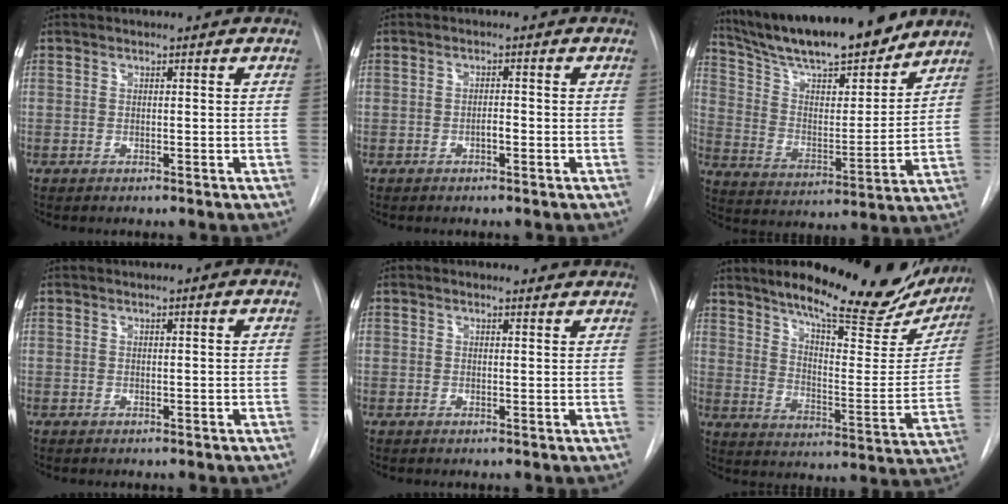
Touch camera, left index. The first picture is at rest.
{"total": 1.2, "force": [-0.6, 0.3, 1.0], "torque": [-0.016, 0.002, -0.010]}
{"total": 20.6, "force": [17.8, 3.1, 9.9], "torque": [-0.169, -0.004, 0.290]}
{"total": 0.5, "force": [0.3, -0.1, 0.4], "torque": [-0.009, 0.002, 0.007]}
{"total": 2.8, "force": [2.6, 0.9, 0.6], "torque": [-0.011, 0.003, 0.020]}
{"total": 24.9, "force": [20.4, 5.7, 13.1], "torque": [-0.182, -0.039, 0.267]}